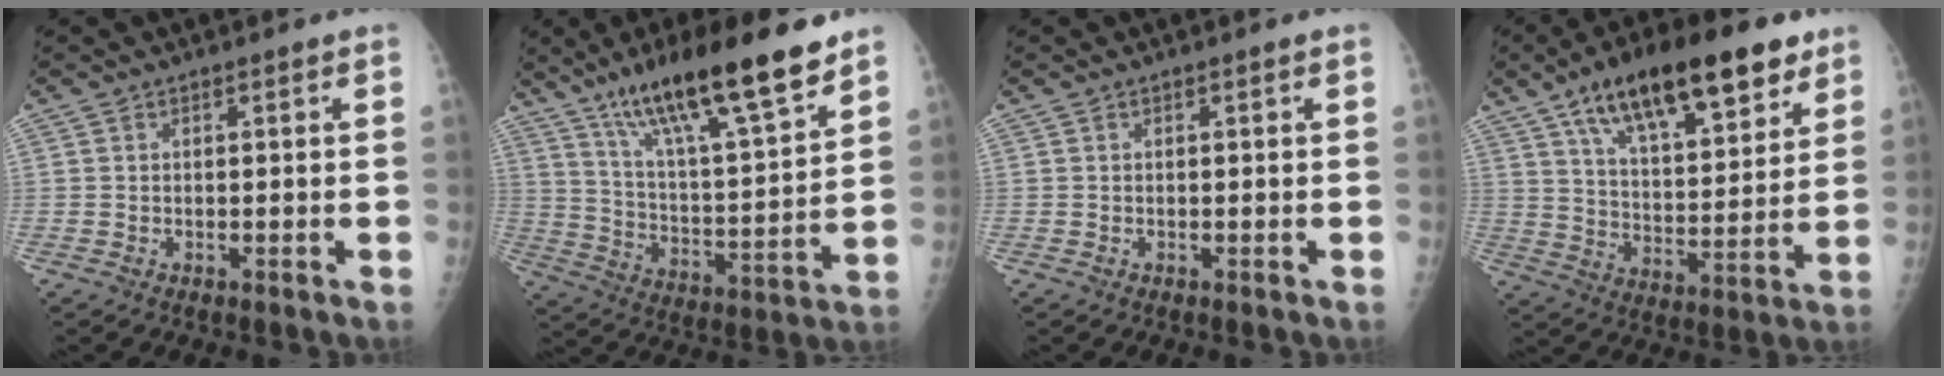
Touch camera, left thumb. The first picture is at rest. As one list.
[{"total": 21.6, "force": [14.8, 3.8, 15.2], "torque": [-0.237, -0.063, 0.253]}, {"total": 0.0}, {"total": 22.7, "force": [13.3, 8.7, 16.2], "torque": [-0.226, -0.031, 0.218]}]